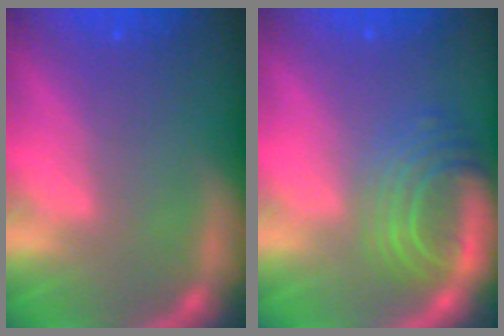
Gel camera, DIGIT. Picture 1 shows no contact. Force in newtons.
{"total": 6.6}